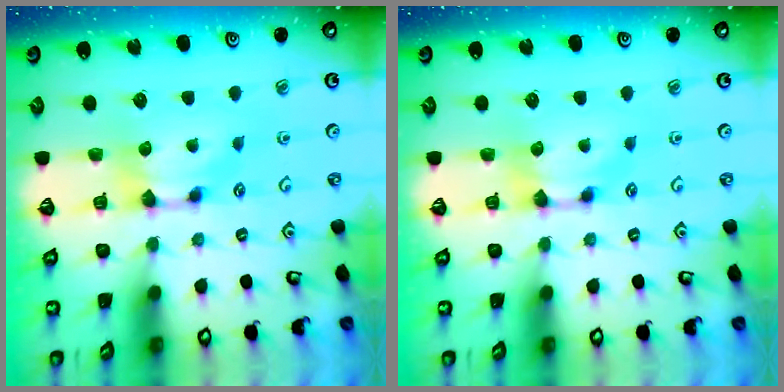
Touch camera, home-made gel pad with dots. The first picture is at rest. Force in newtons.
{"total": 0.0}